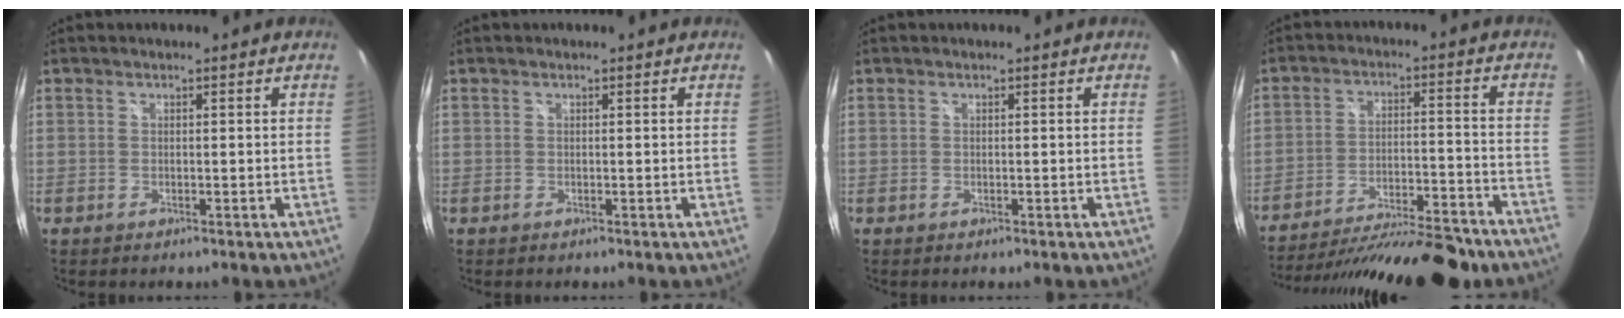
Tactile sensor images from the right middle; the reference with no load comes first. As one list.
[{"total": 0.0}, {"total": 0.0}, {"total": 24.3, "force": [-20.4, 4.9, 12.3], "torque": [-0.222, -0.045, -0.294]}]